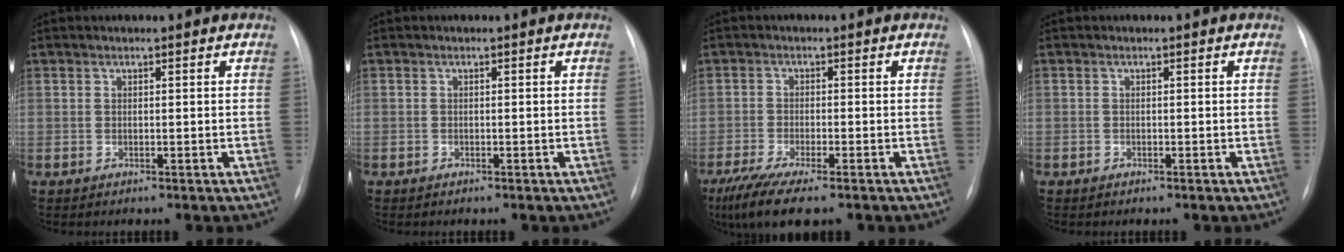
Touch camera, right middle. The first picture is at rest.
{"total": 0.0}
{"total": 9.6, "force": [-7.0, 1.7, 6.3], "torque": [-0.112, -0.024, -0.113]}
{"total": 0.7, "force": [-0.5, 0.4, 0.2], "torque": [-0.009, 0.001, -0.008]}